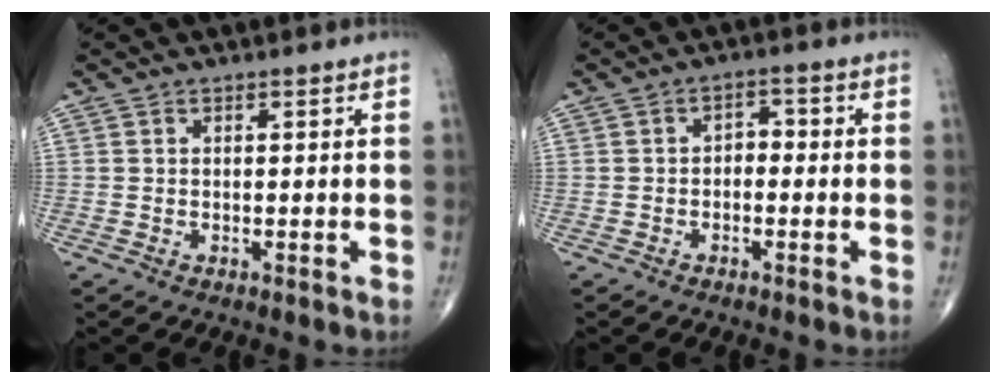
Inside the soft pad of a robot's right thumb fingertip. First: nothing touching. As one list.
[{"total": 2.7, "force": [-0.6, 1.8, 1.9], "torque": [-0.009, 0.016, -0.019]}]